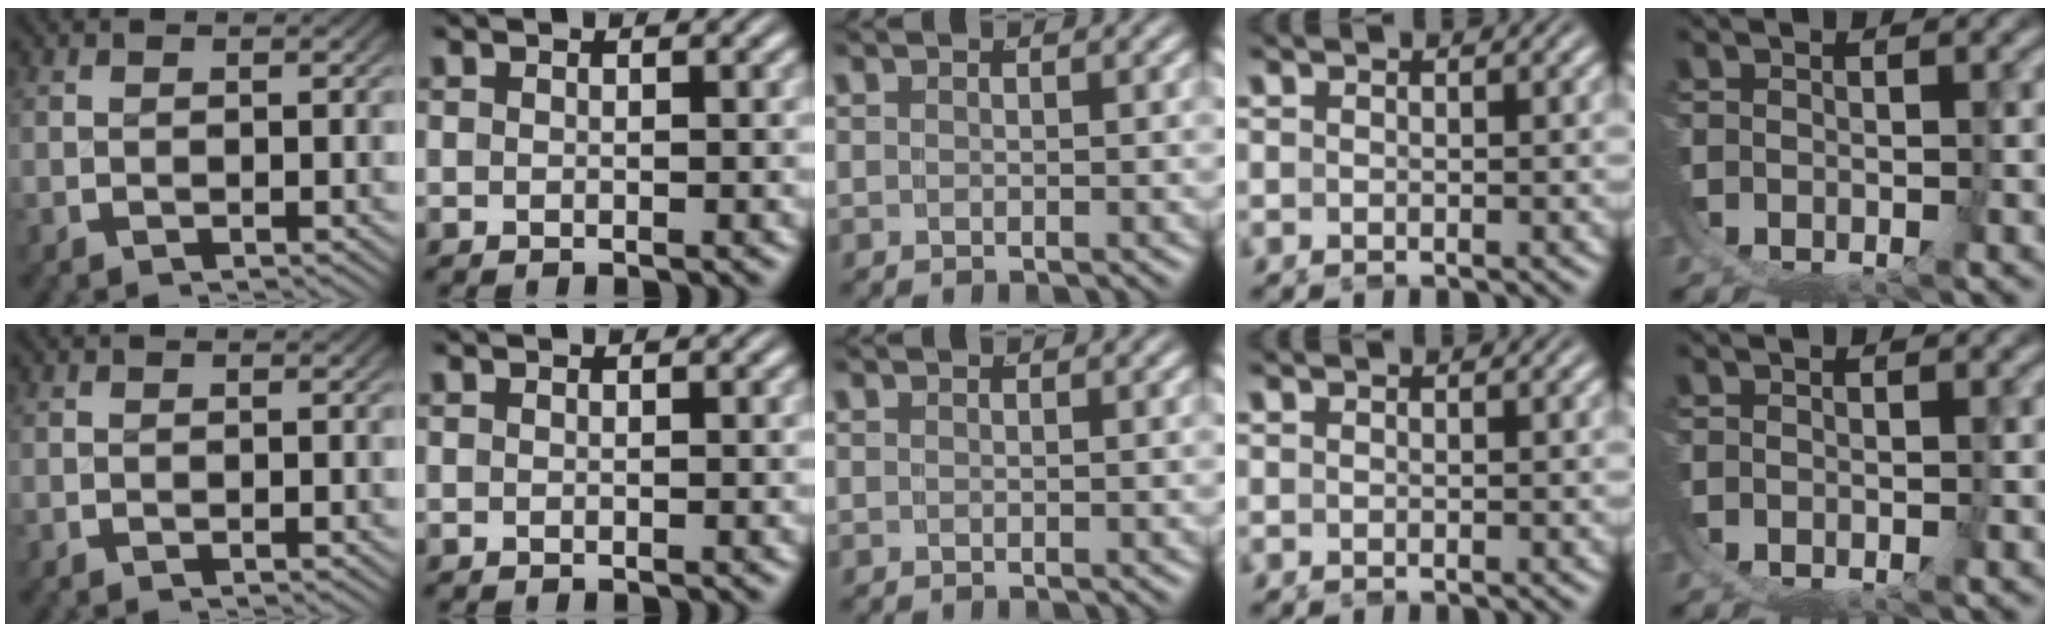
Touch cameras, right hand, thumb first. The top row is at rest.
{}